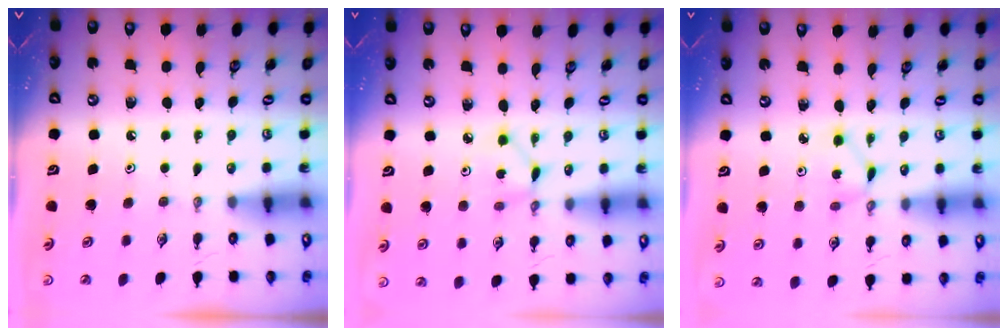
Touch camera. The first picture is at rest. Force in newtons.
{"total": 2.3, "press": 2.3, "slide": 0.2}
{"total": 1.8, "press": 1.7, "slide": 0.2}